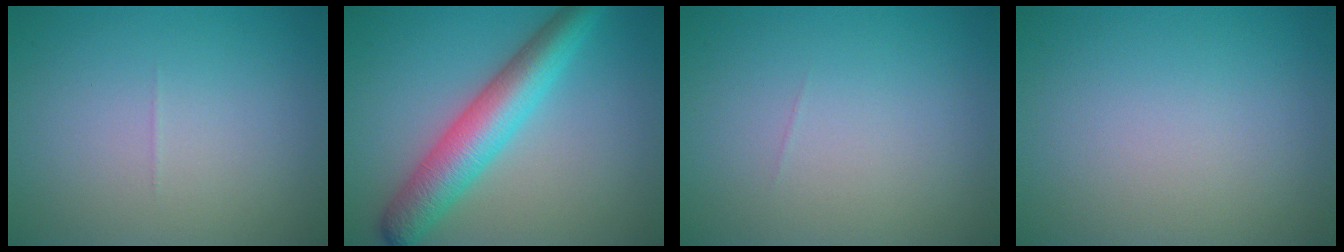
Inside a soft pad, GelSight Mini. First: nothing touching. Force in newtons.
{"total": 6.4, "press": 6.4, "slide": 0.1}
{"total": 0.0}
{"total": 0.0}